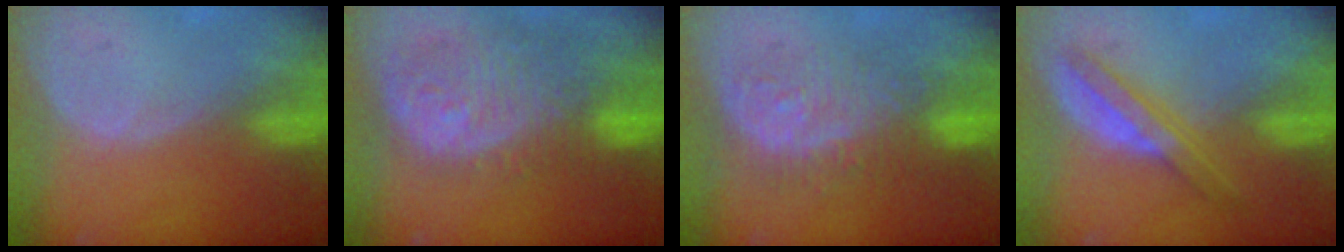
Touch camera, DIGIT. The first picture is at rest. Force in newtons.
{"total": 12.0, "press": 10.7, "slide": 5.4}
{"total": 9.1, "press": 8.9, "slide": 2.1}
{"total": 5.6, "press": 5.2, "slide": 1.9}